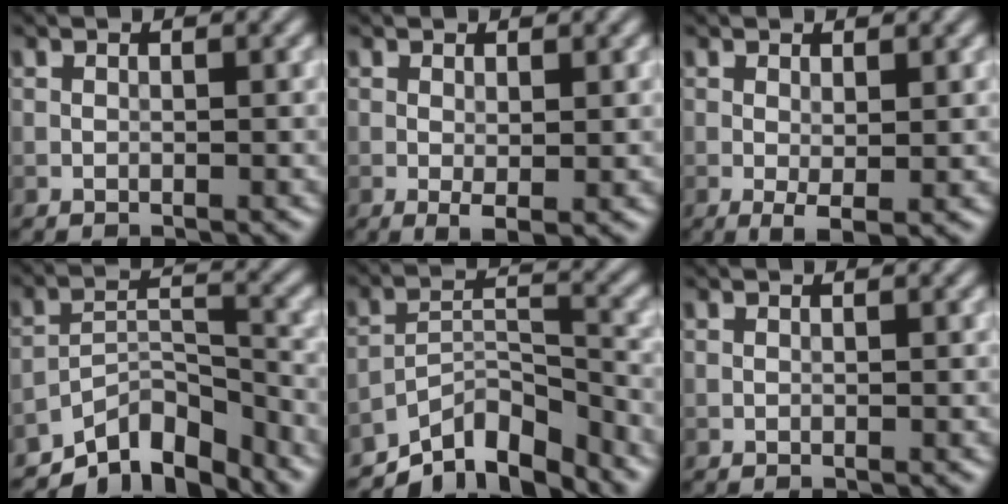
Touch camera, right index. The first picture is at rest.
{"total": 1.4, "force": [0.1, 0.4, 1.3], "torque": [-0.022, -0.006, 0.001]}
{"total": 1.8, "force": [0.0, 0.5, 1.7], "torque": [-0.030, -0.006, 0.002]}
{"total": 6.9, "force": [-5.7, 2.4, 3.1], "torque": [-0.036, 0.000, -0.107]}
{"total": 7.3, "force": [-6.0, 2.4, 3.5], "torque": [-0.045, -0.001, -0.111]}
{"total": 0.0}